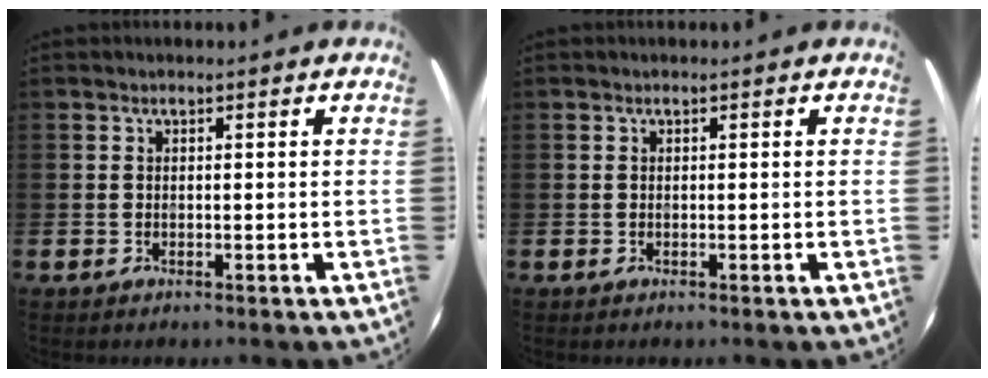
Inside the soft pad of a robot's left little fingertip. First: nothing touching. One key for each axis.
{"total": 0.0}